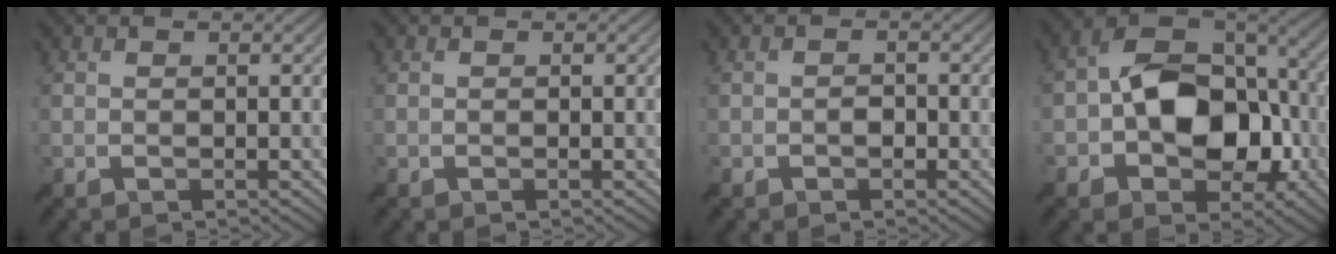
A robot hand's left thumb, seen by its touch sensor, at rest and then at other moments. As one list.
[{"total": 0.0}, {"total": 1.1, "force": [-0.6, 0.8, 0.6], "torque": [-0.011, 0.002, -0.013]}, {"total": 13.0, "force": [-2.0, 8.6, 9.5], "torque": [-0.154, 0.008, -0.047]}]